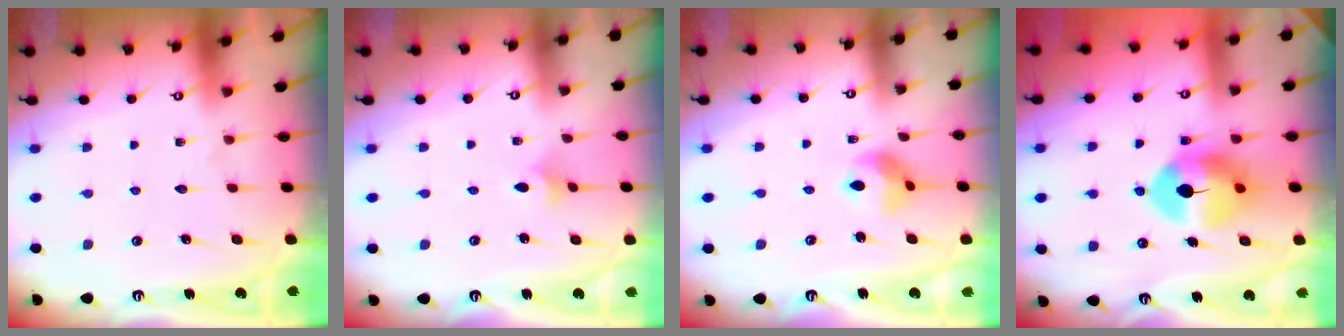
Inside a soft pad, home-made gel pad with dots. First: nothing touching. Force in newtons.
{"total": 2.3, "press": 2.2, "slide": 0.5}
{"total": 7.7, "press": 7.7, "slide": 0.3}
{"total": 10.4, "press": 10.3, "slide": 1.3}